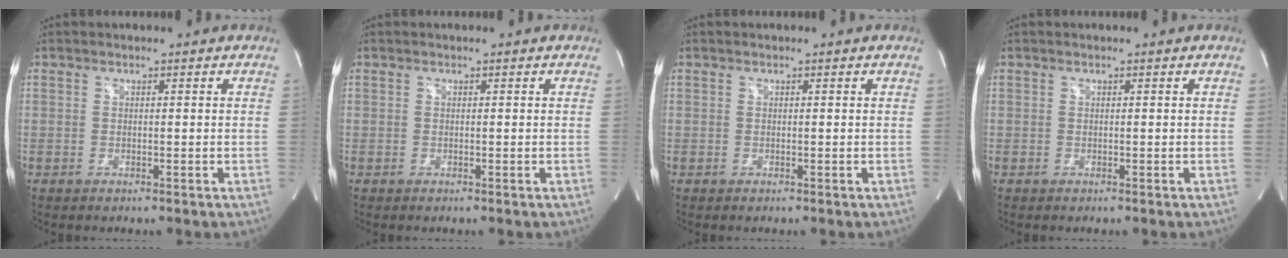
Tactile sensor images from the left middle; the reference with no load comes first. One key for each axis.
{"total": 0.0}
{"total": 0.0}
{"total": 0.0}